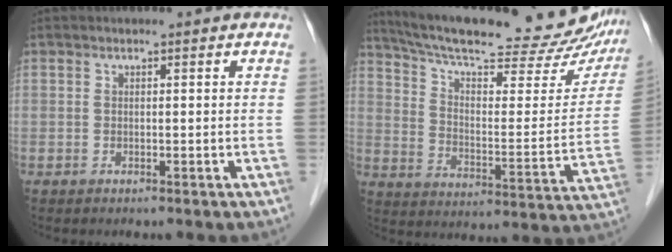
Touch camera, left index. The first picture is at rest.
{"total": 30.3, "force": [26.8, 5.6, 13.0], "torque": [-0.209, -0.046, 0.352]}